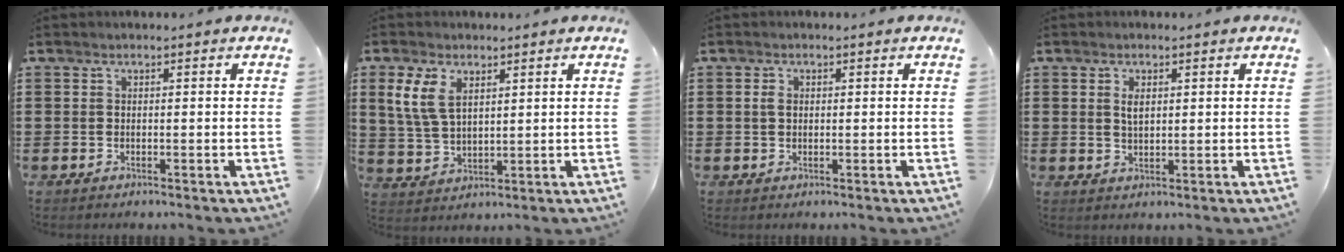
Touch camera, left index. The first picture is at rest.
{"total": 6.4, "force": [3.0, 3.6, 4.4], "torque": [-0.106, 0.006, 0.053]}
{"total": 1.6, "force": [0.3, 1.1, 1.1], "torque": [-0.026, 0.008, 0.004]}
{"total": 2.2, "force": [0.7, 1.0, 1.8], "torque": [-0.031, 0.002, 0.011]}